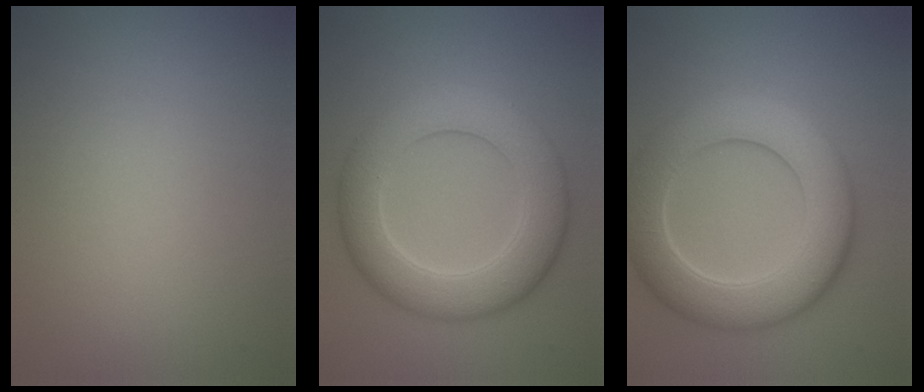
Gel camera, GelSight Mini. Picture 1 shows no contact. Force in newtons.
{"total": 7.3, "press": 7.3, "slide": 0.1}
{"total": 8.2, "press": 8.2, "slide": 0.2}